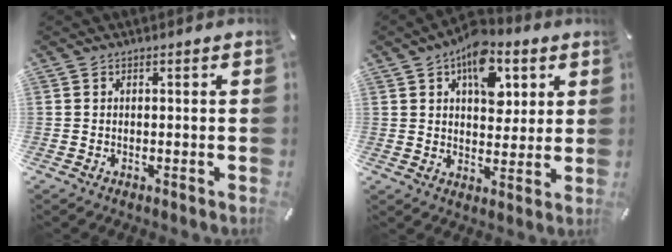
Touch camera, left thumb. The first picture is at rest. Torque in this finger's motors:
{"motor_torque": [2.43, 2.58, 1.46, -1.32, 0.63]}